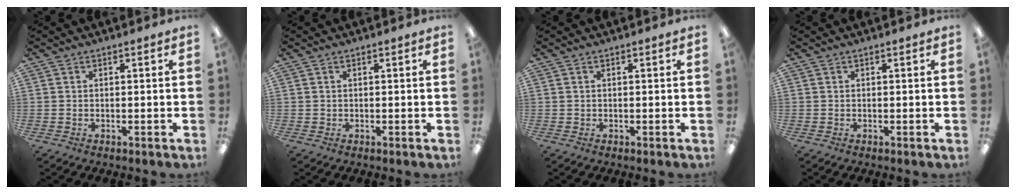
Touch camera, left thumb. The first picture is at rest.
{"total": 0.0}
{"total": 0.0}
{"total": 0.0}